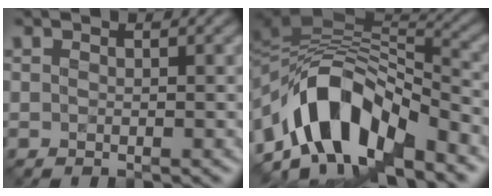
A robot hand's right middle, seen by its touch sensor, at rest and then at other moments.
{"total": 10.8, "force": [-5.4, 5.2, 7.7], "torque": [-0.118, 0.014, -0.103]}